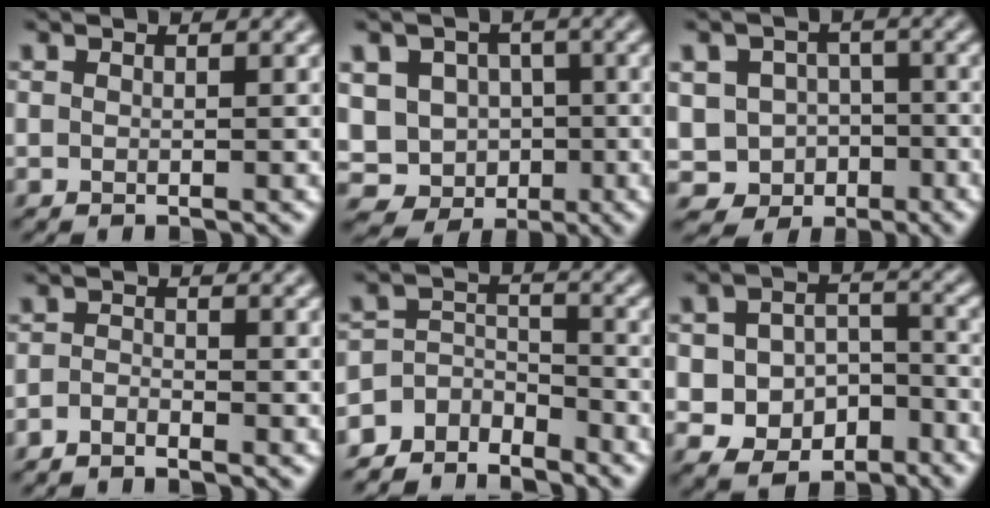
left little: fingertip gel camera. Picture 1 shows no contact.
{"total": 8.7, "force": [-2.4, 7.9, 3.0], "torque": [-0.044, 0.011, -0.058]}
{"total": 6.0, "force": [-2.2, 5.3, 1.6], "torque": [-0.008, 0.003, -0.058]}
{"total": 1.3, "force": [-1.2, 0.3, 0.4], "torque": [-0.010, 0.003, -0.026]}
{"total": 4.9, "force": [-4.6, 1.8, 0.5], "torque": [-0.007, 0.001, -0.085]}
{"total": 6.7, "force": [-3.0, 5.1, 3.2], "torque": [-0.037, 0.001, -0.057]}